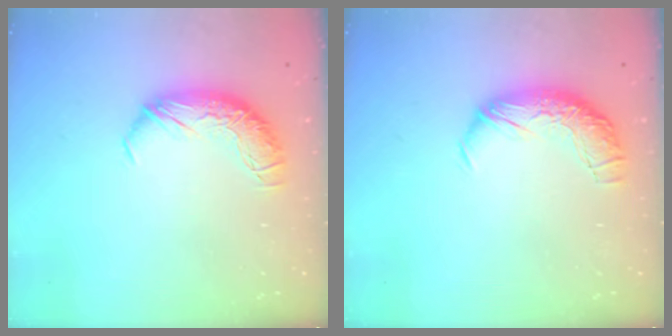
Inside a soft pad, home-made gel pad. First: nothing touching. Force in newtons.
{"total": 1.5, "press": 0.9, "slide": 1.2}